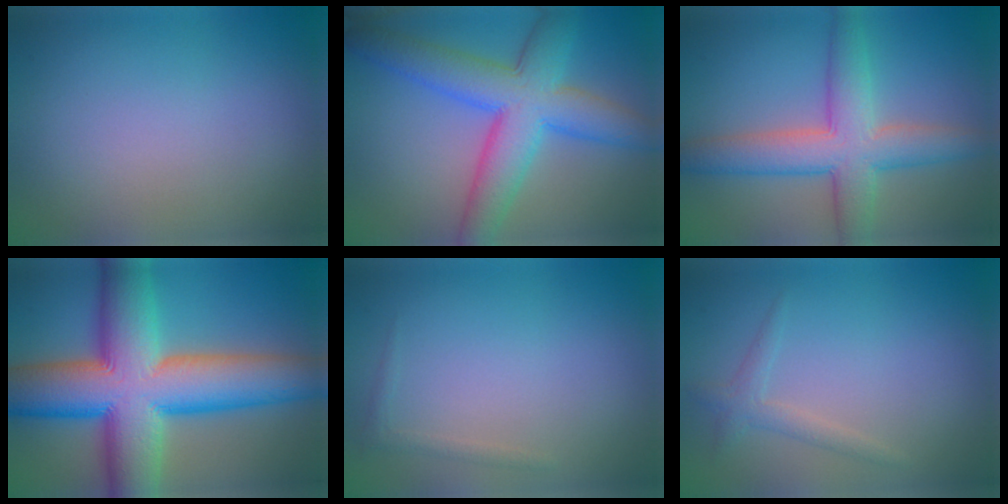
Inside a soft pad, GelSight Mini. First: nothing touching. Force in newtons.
{"total": 9.0, "press": 9.0, "slide": 0.2}
{"total": 6.9, "press": 6.9, "slide": 0.2}
{"total": 16.5, "press": 16.5, "slide": 0.4}
{"total": 0.8, "press": 0.8, "slide": 0.1}
{"total": 1.6, "press": 1.6, "slide": 0.1}